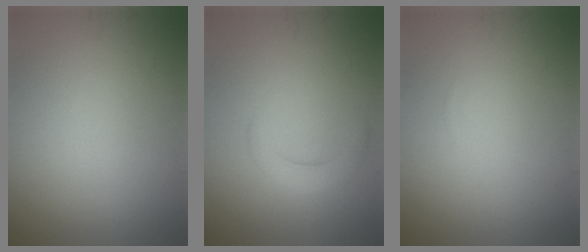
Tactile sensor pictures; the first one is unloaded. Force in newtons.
{"total": 2.0, "press": 2.0, "slide": 0.1}
{"total": 0.0}